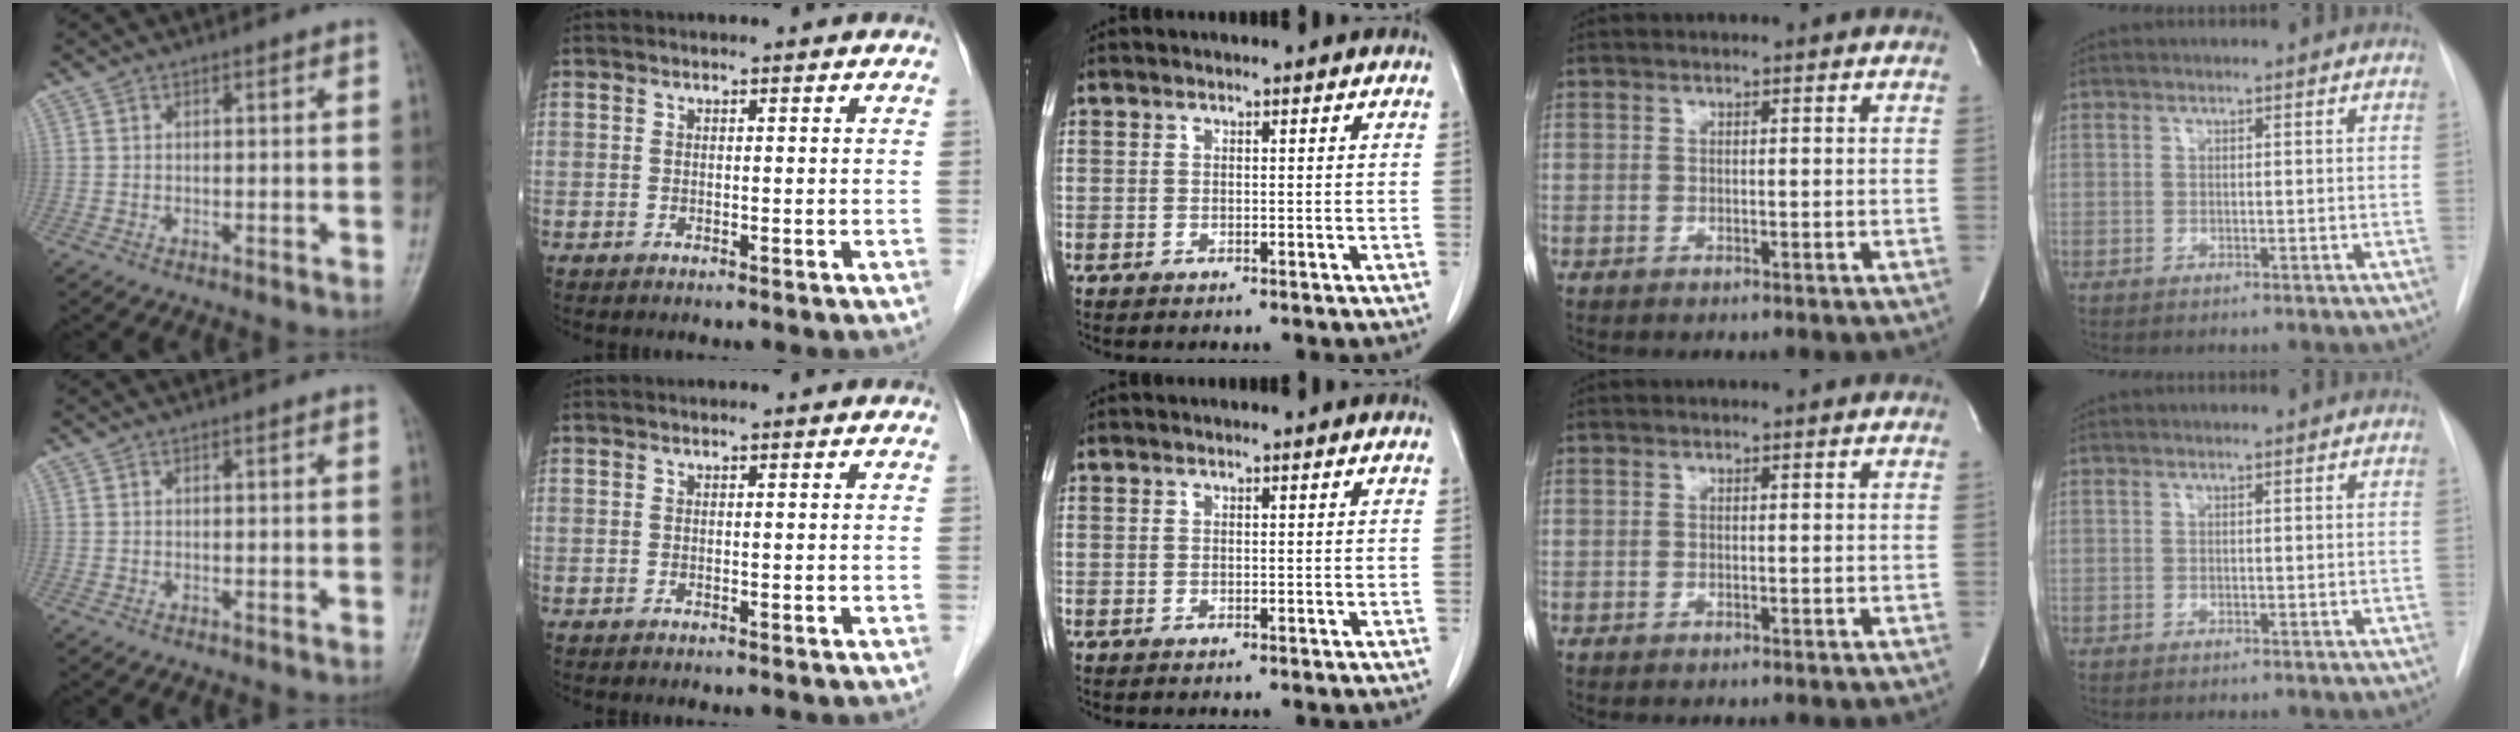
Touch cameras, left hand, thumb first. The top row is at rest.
{}